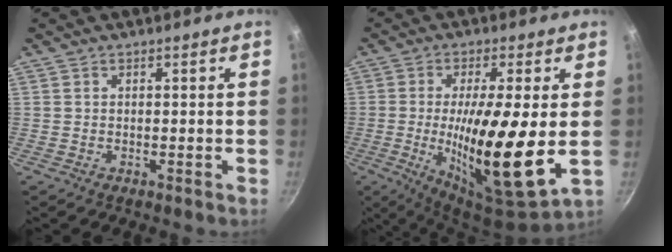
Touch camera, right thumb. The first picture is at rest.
{"total": 19.3, "force": [-1.0, 4.1, 18.8], "torque": [-0.321, -0.020, -0.016]}